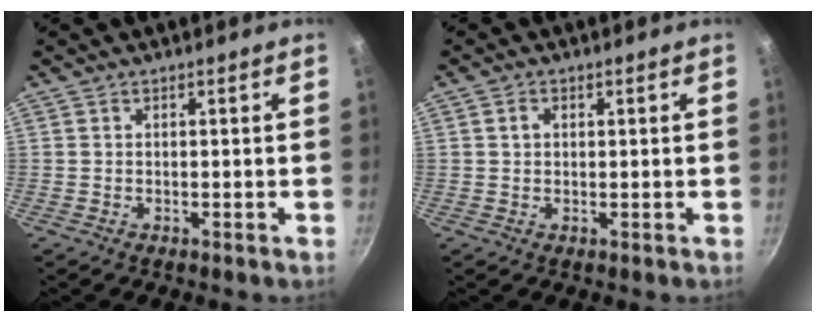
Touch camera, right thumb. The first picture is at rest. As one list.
[{"total": 1.8, "force": [0.5, 1.5, 1.0], "torque": [-0.011, 0.005, 0.007]}]